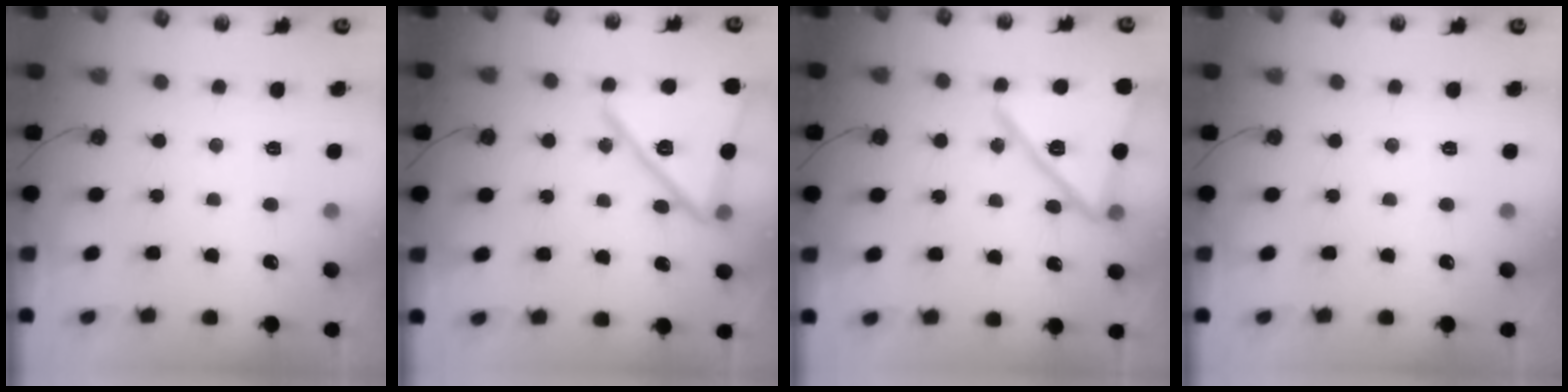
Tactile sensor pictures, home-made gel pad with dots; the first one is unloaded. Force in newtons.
{"total": 19.5, "press": 19.4, "slide": 1.5}
{"total": 17.2, "press": 16.9, "slide": 2.8}
{"total": 0.0}